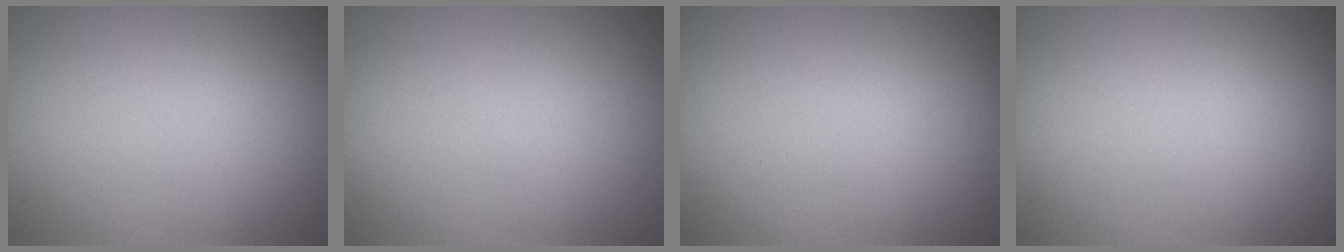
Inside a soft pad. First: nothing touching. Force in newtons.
{"total": 0.0}
{"total": 0.0}
{"total": 0.0}